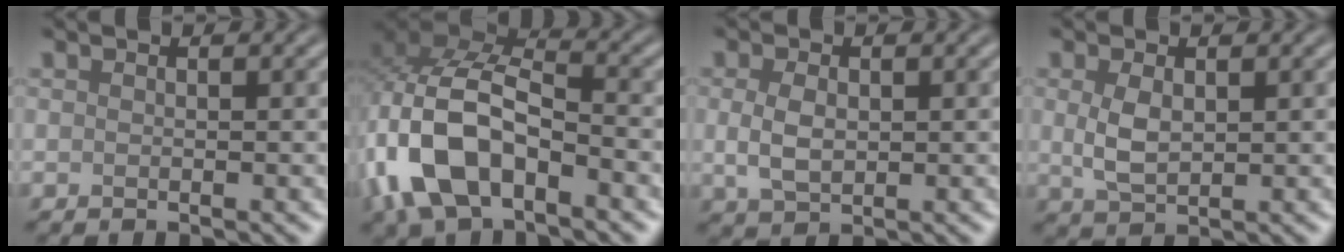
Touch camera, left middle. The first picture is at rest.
{"total": 10.5, "force": [-3.9, 5.8, 7.9], "torque": [-0.174, 0.005, -0.080]}
{"total": 3.0, "force": [0.2, 1.9, 2.2], "torque": [-0.053, 0.000, 0.005]}
{"total": 2.9, "force": [0.5, 1.7, 2.3], "torque": [-0.057, -0.001, 0.015]}